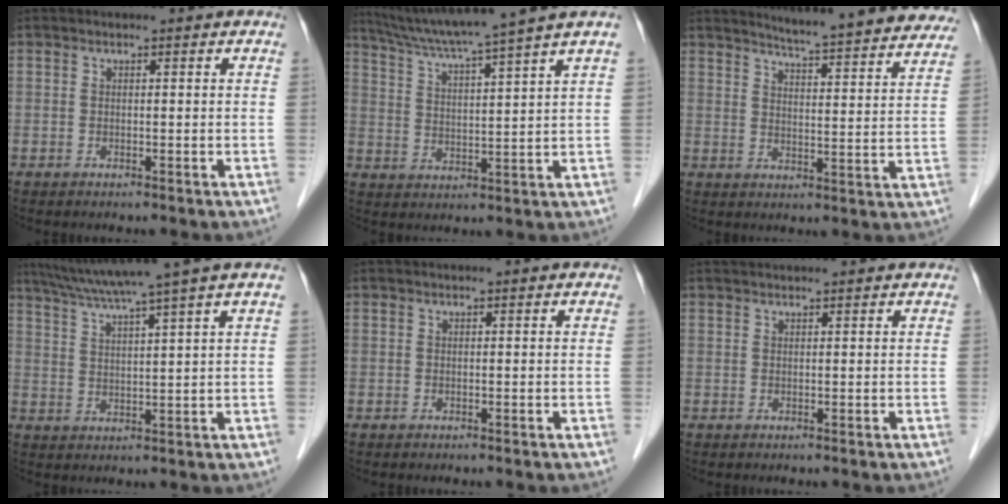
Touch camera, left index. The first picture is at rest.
{"total": 12.6, "force": [10.5, -2.6, 6.5], "torque": [-0.112, -0.004, 0.166]}
{"total": 19.9, "force": [18.5, 1.1, 7.1], "torque": [-0.094, -0.046, 0.222]}
{"total": 10.8, "force": [7.9, -2.0, 7.1], "torque": [-0.119, 0.017, 0.118]}
{"total": 0.0}
{"total": 3.6, "force": [3.4, -0.2, 1.2], "torque": [-0.009, 0.028, 0.046]}